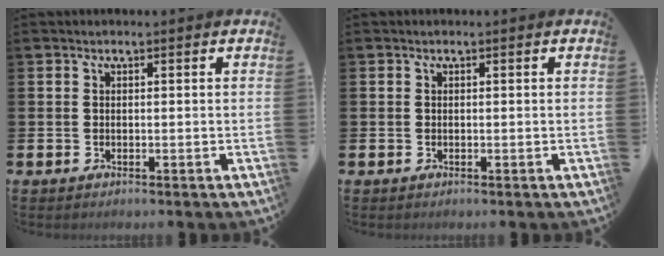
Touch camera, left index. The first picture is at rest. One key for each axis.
{"total": 0.0}